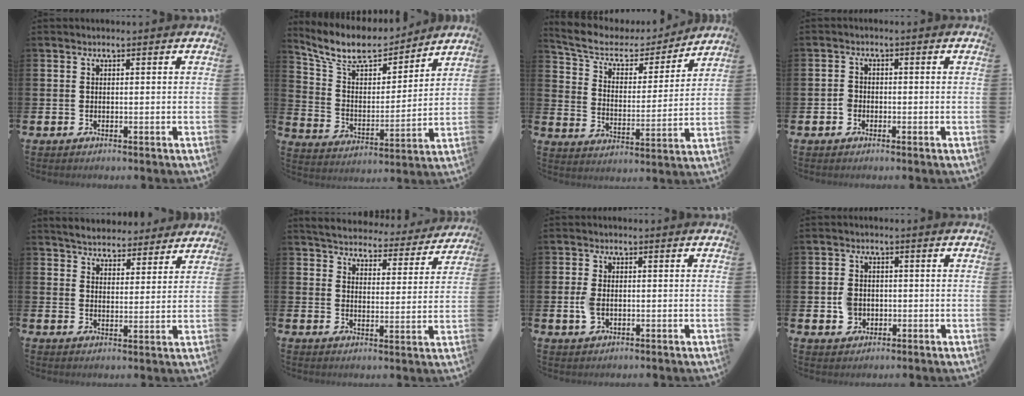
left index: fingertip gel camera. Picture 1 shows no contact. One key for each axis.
{"total": 10.4, "fx": 9.2, "fy": 3.4, "fz": 3.4, "tx": -0.104, "ty": -0.062, "tz": 0.161}
{"total": 6.8, "fx": 5.7, "fy": 3.2, "fz": 2.0, "tx": -0.078, "ty": -0.035, "tz": 0.096}
{"total": 1.6, "fx": -0.6, "fy": 1.4, "fz": 0.3, "tx": -0.008, "ty": 0.006, "tz": -0.015}
{"total": 4.6, "fx": 4.5, "fy": 0.9, "fz": -0.2, "tx": -0.016, "ty": -0.031, "tz": 0.079}
{"total": 5.1, "fx": 4.9, "fy": 1.0, "fz": 0.4, "tx": -0.023, "ty": -0.043, "tz": 0.081}
{"total": 2.7, "fx": -0.2, "fy": 1.9, "fz": 2.0, "tx": -0.040, "ty": 0.007, "tz": -0.005}
{"total": 3.3, "fx": -0.3, "fy": 2.9, "fz": 1.6, "tx": -0.028, "ty": 0.007, "tz": -0.011}